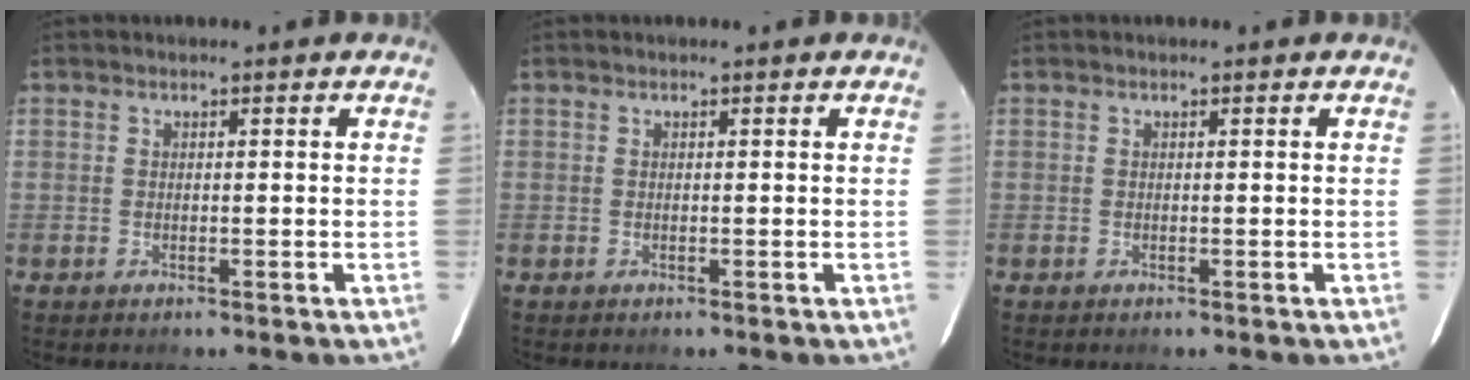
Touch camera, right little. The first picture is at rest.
{"total": 0.0}
{"total": 0.0}